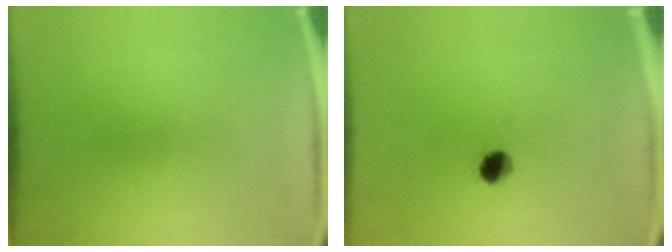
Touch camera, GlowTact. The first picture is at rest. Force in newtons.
{"total": 4.0}